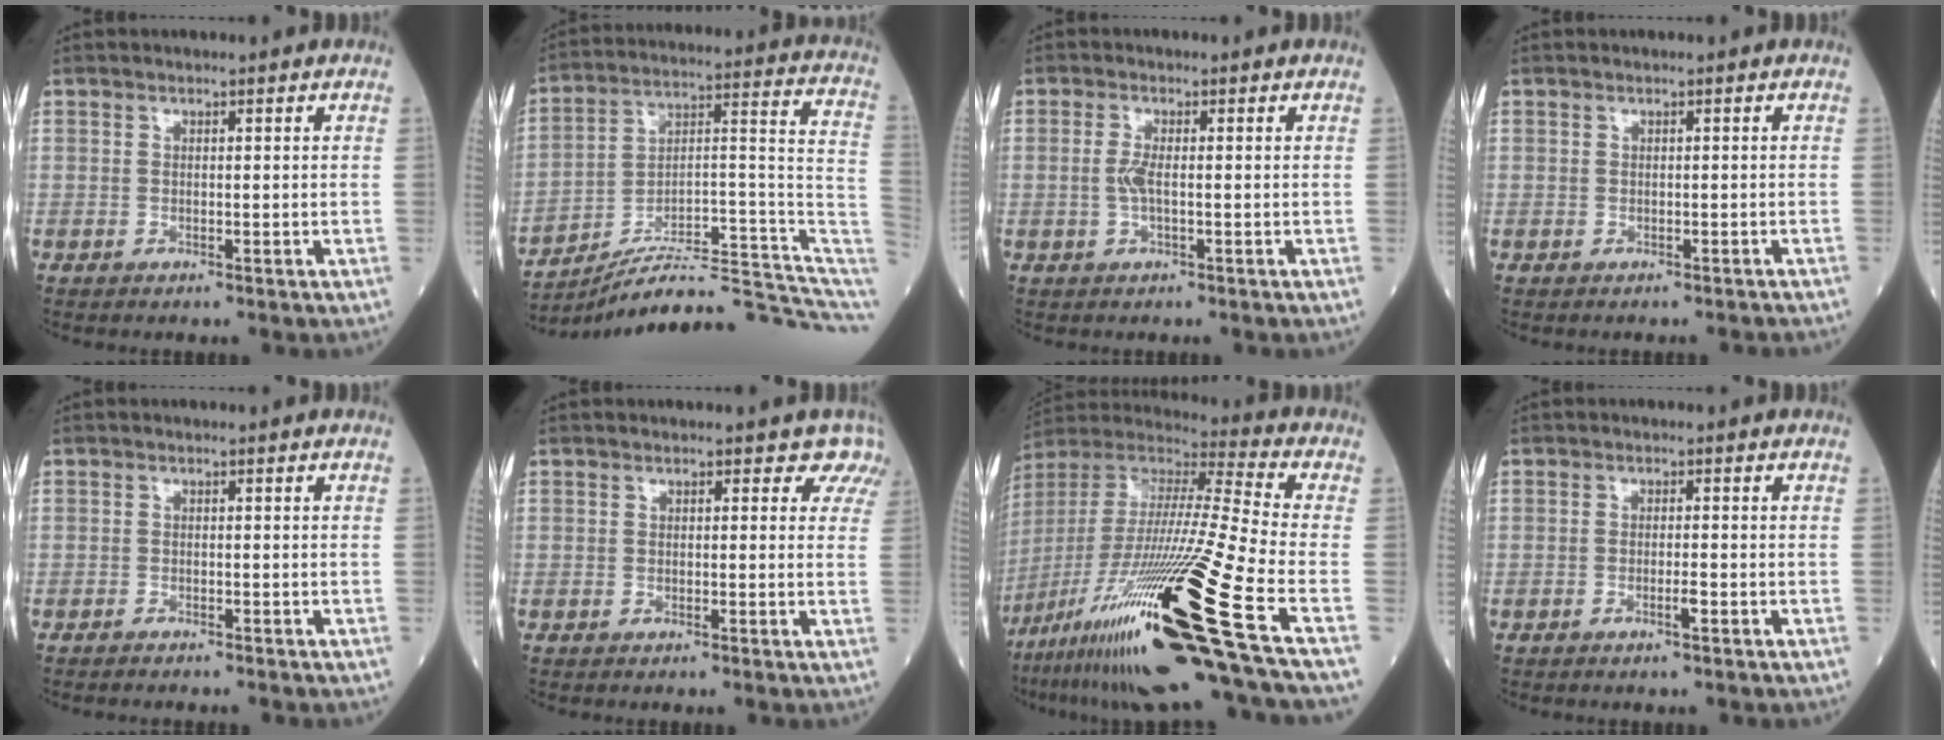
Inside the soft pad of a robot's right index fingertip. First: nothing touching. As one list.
[{"total": 20.5, "force": [-18.7, 1.7, 8.4], "torque": [-0.069, 0.060, -0.277]}, {"total": 2.2, "force": [-0.3, 0.3, 2.2], "torque": [-0.053, -0.001, -0.007]}, {"total": 1.2, "force": [-1.1, 0.6, -0.1], "torque": [0.003, 0.003, -0.017]}, {"total": 1.1, "force": [-1.1, 0.0, 0.2], "torque": [-0.007, -0.001, -0.017]}, {"total": 3.6, "force": [2.8, 2.2, 0.3], "torque": [0.027, -0.005, 0.004]}, {"total": 31.5, "force": [-16.3, -0.6, 26.9], "torque": [-0.509, -0.059, -0.305]}, {"total": 1.7, "force": [-0.9, 0.0, 1.5], "torque": [-0.029, -0.001, -0.016]}]